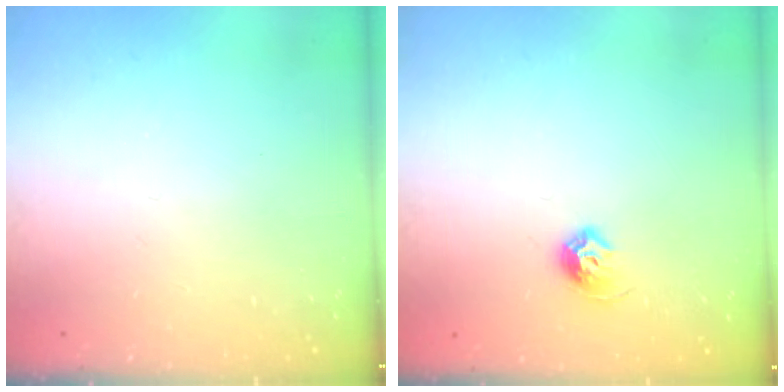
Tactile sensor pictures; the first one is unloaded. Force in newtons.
{"total": 6.9, "press": 6.8, "slide": 1.1}